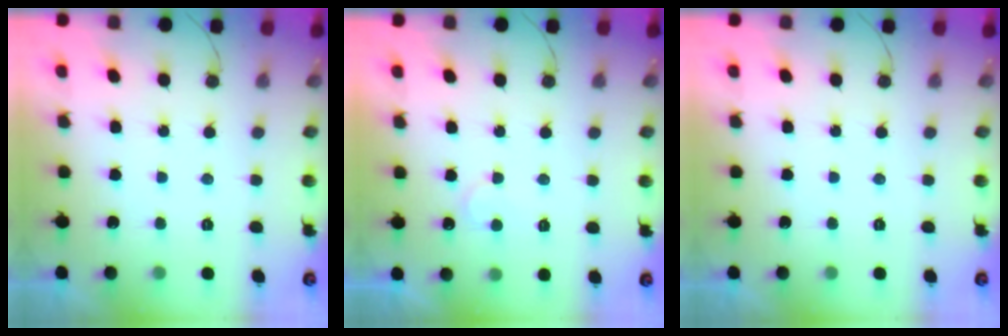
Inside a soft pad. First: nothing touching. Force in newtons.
{"total": 6.6, "press": 6.6, "slide": 0.5}
{"total": 0.0}